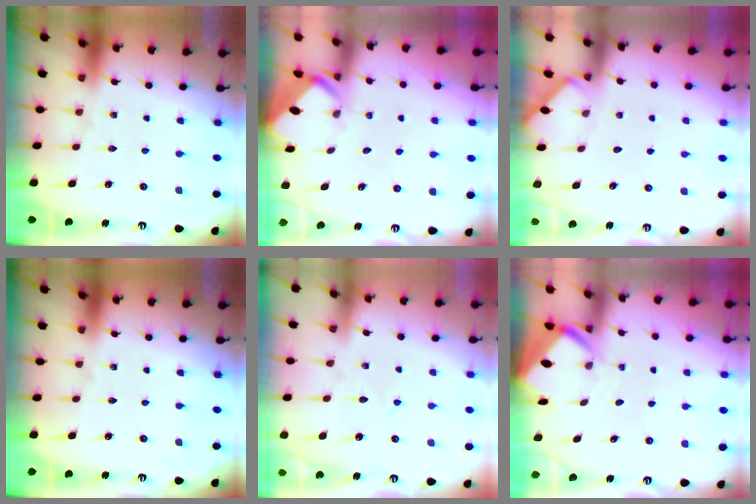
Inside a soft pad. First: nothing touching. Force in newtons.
{"total": 3.0, "press": 3.0, "slide": 0.1}
{"total": 3.1, "press": 3.0, "slide": 0.3}
{"total": 0.0}
{"total": 3.1, "press": 3.1, "slide": 0.3}
{"total": 3.3, "press": 3.3, "slide": 0.3}